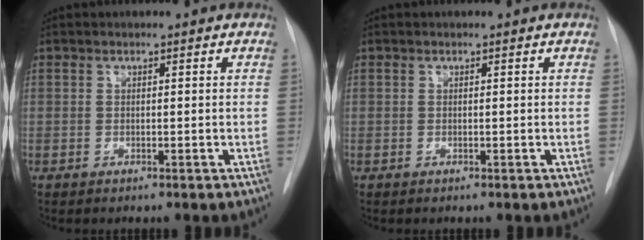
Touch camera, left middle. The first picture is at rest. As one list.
[{"total": 0.0}]